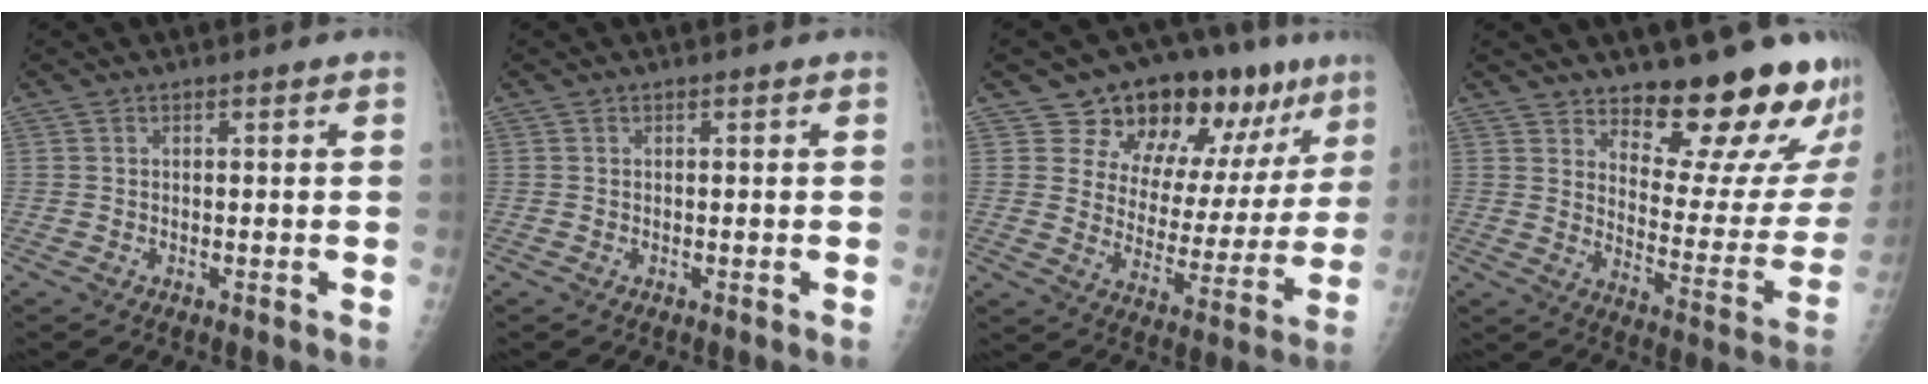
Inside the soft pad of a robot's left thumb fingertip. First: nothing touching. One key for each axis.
{"total": 0.0}
{"total": 20.0, "fx": 11.9, "fy": 10.8, "fz": 12.0, "tx": -0.105, "ty": -0.040, "tz": 0.179}
{"total": 19.6, "fx": 16.0, "fy": 6.1, "fz": 9.6, "tx": -0.076, "ty": -0.129, "tz": 0.210}